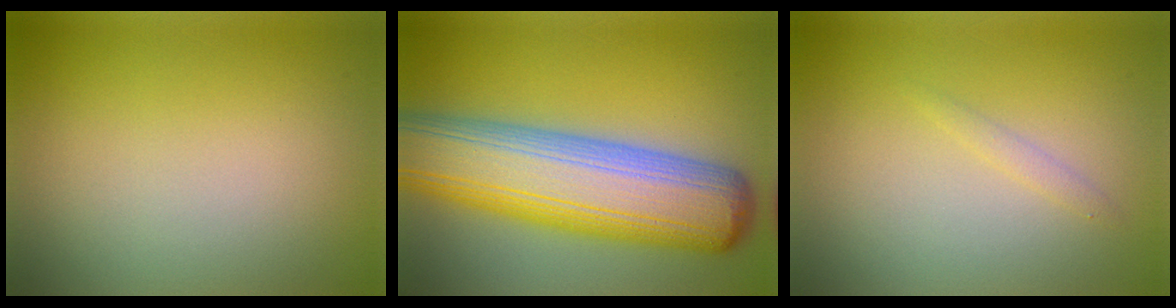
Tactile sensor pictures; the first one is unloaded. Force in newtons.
{"total": 13.4, "press": 13.4, "slide": 0.4}
{"total": 0.8, "press": 0.8, "slide": 0.0}